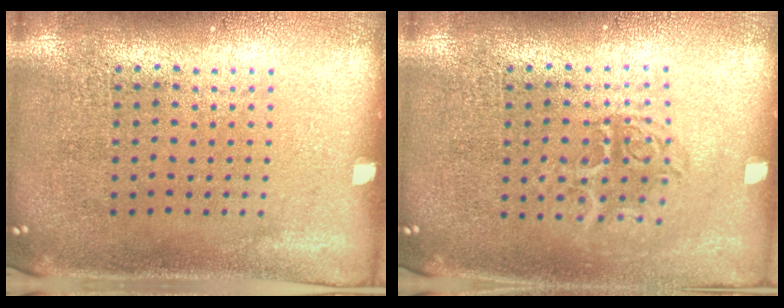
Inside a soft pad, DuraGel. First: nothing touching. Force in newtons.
{"total": 1.2, "press": 1.1, "slide": 0.5}